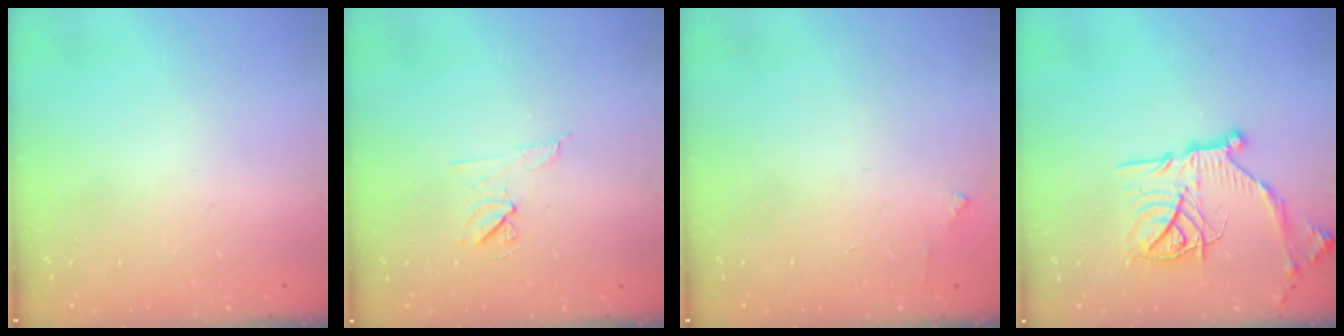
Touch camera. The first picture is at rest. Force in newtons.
{"total": 6.7, "press": 6.5, "slide": 1.7}
{"total": 2.6, "press": 2.6, "slide": 0.2}
{"total": 19.5, "press": 19.4, "slide": 1.7}